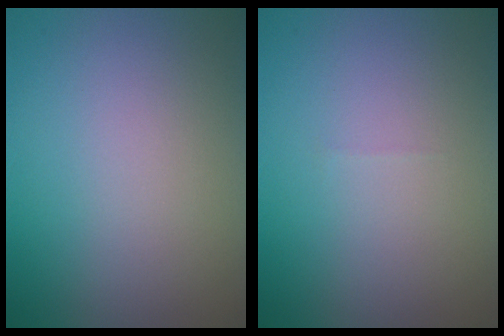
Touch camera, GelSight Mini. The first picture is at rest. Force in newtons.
{"total": 0.0}